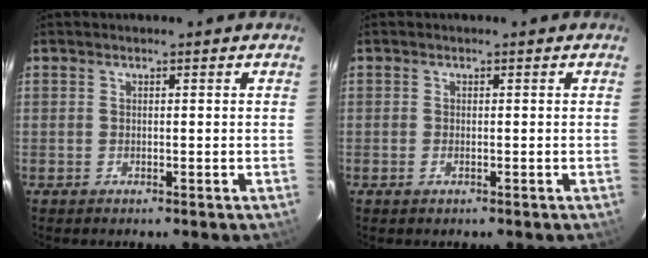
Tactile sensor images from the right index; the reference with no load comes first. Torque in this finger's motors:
{"motor_torque": [0.23, -0.07, 0.05, 0.00]}